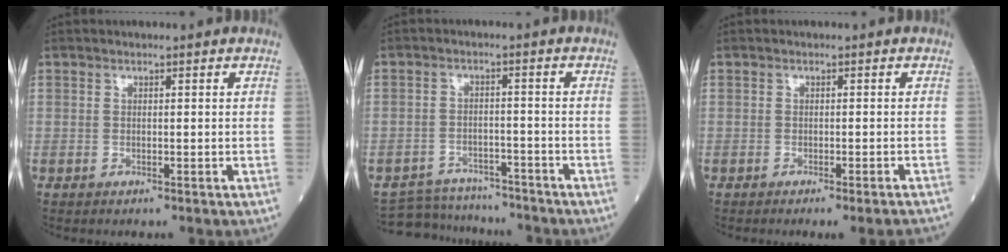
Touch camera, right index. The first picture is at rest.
{"total": 8.9, "force": [-8.4, 3.1, 0.3], "torque": [-0.002, 0.016, -0.124]}
{"total": 5.0, "force": [-4.6, -0.8, 1.8], "torque": [-0.011, -0.013, -0.057]}